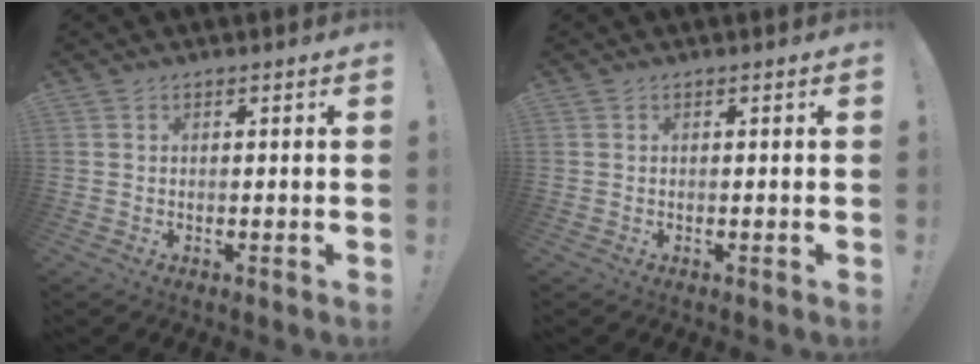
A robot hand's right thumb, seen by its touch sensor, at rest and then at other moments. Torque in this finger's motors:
{"motor_torque": [-0.06, 0.06, 0.00, 0.00, 0.00]}